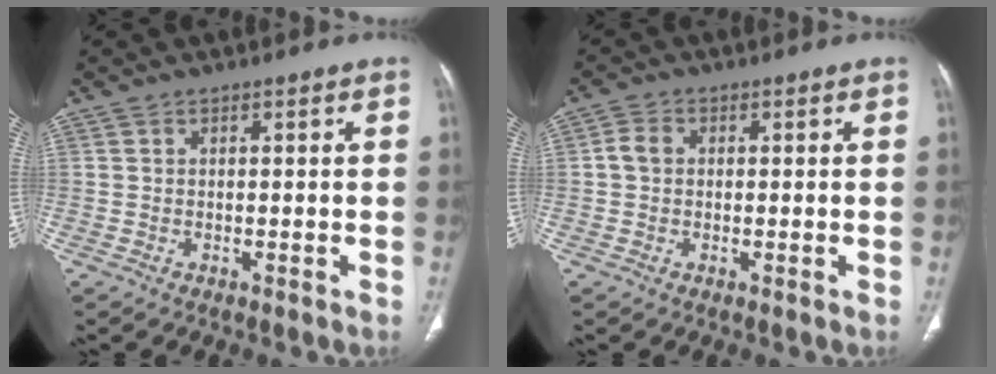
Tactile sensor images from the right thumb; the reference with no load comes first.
{"total": 2.8, "force": [0.1, 2.3, 1.6], "torque": [-0.030, 0.007, -0.002]}